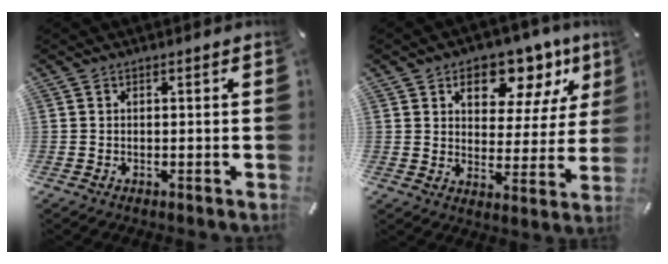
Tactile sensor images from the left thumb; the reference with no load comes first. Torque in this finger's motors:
{"motor_torque": [2.09, 2.12, 1.24, -1.53, 0.16]}